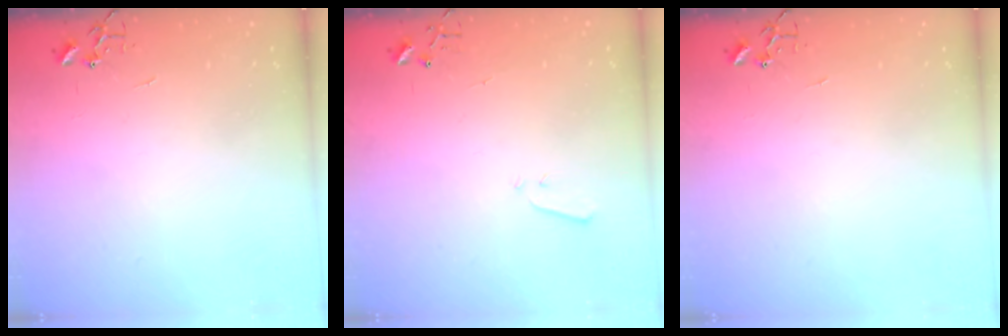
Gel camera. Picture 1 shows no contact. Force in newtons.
{"total": 3.4, "press": 3.3, "slide": 0.5}
{"total": 0.0}